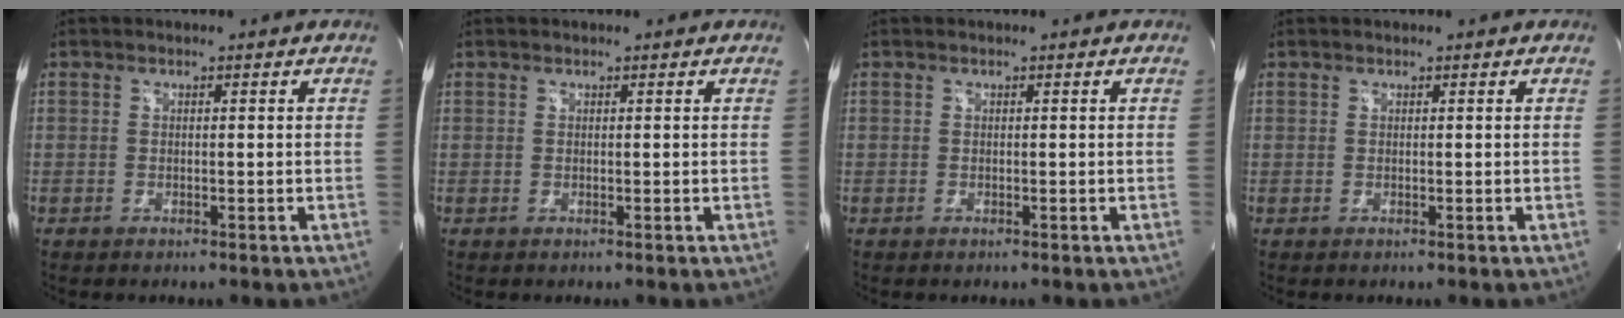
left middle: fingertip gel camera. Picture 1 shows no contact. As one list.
[{"total": 0.0}, {"total": 0.0}, {"total": 0.0}]